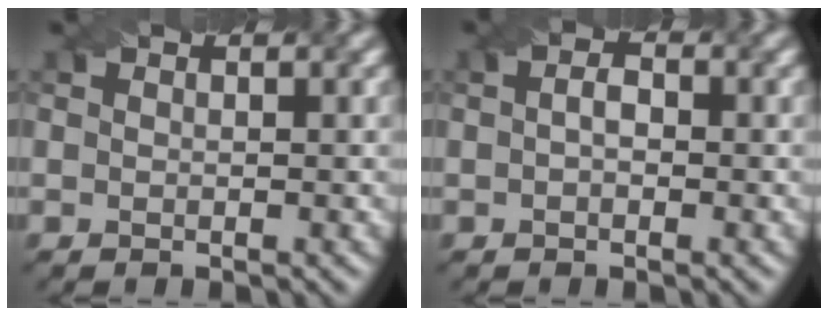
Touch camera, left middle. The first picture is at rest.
{"total": 1.4, "force": [-0.4, 1.1, 0.7], "torque": [0.004, 0.002, -0.008]}